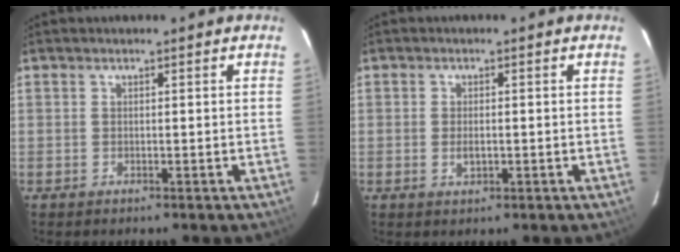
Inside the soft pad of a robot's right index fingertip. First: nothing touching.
{"total": 2.2, "force": [-0.5, 1.1, 1.8], "torque": [-0.033, -0.001, -0.007]}